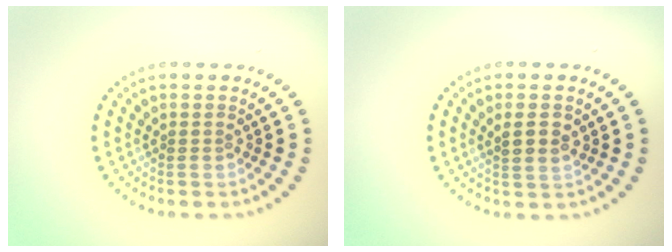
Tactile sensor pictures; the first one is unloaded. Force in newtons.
{"total": 2.2, "press": 2.1, "slide": 0.6}